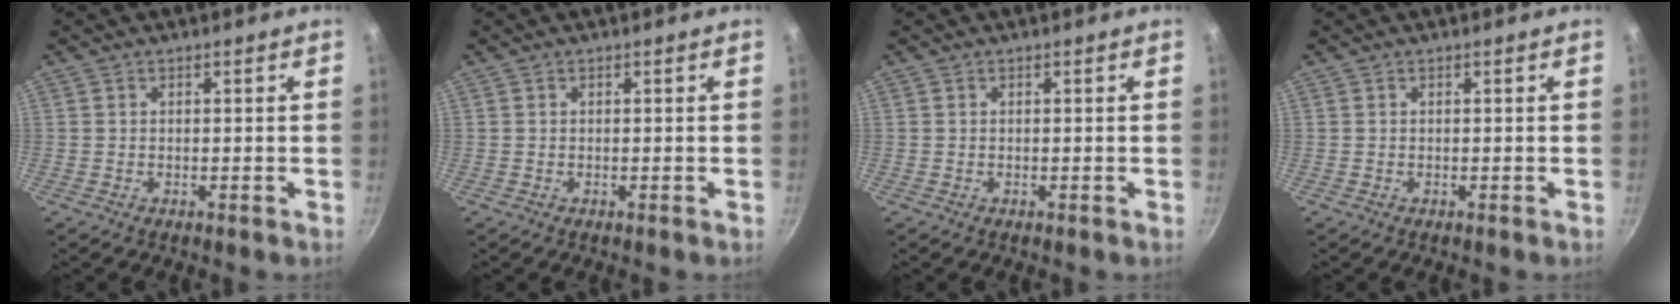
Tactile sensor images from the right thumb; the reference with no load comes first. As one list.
[{"total": 0.0}, {"total": 0.0}, {"total": 0.0}]